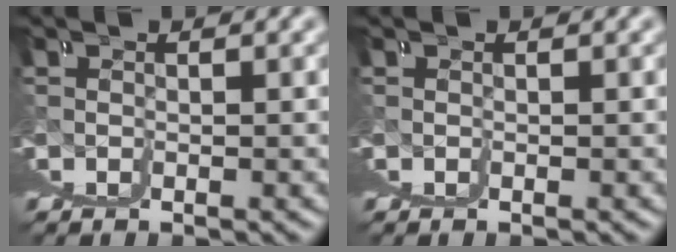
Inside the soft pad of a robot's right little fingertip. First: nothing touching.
{"total": 0.0}